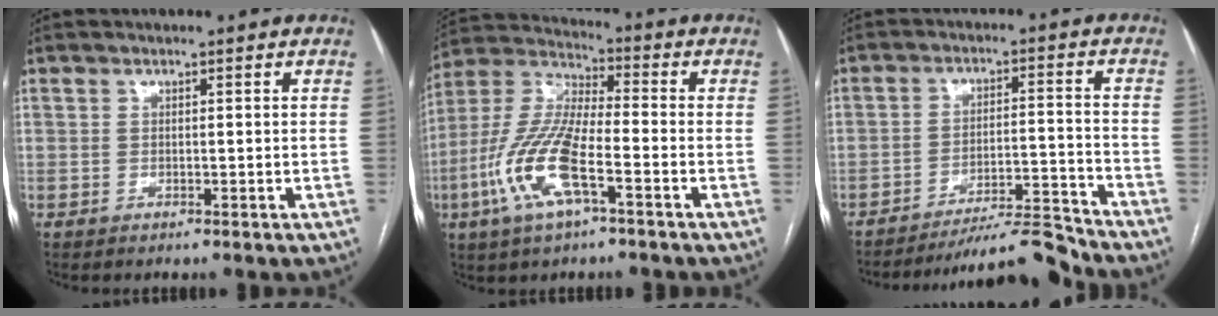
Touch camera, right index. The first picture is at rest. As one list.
[{"total": 14.0, "force": [-5.3, 3.7, 12.4], "torque": [-0.276, -0.005, -0.103]}, {"total": 10.3, "force": [-10.0, -1.0, 2.1], "torque": [-0.021, 0.013, -0.167]}]